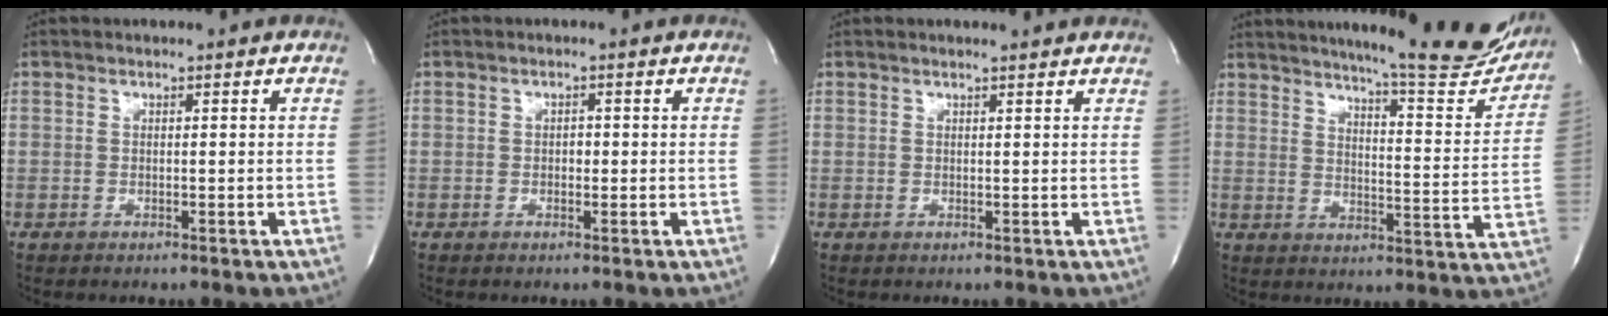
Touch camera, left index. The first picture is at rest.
{"total": 0.9, "force": [-0.2, 0.6, 0.7], "torque": [-0.007, 0.000, -0.005]}
{"total": 3.0, "force": [2.8, 0.1, 1.0], "torque": [-0.019, 0.007, 0.028]}
{"total": 21.5, "force": [19.1, 2.0, 9.5], "torque": [-0.132, -0.067, 0.233]}